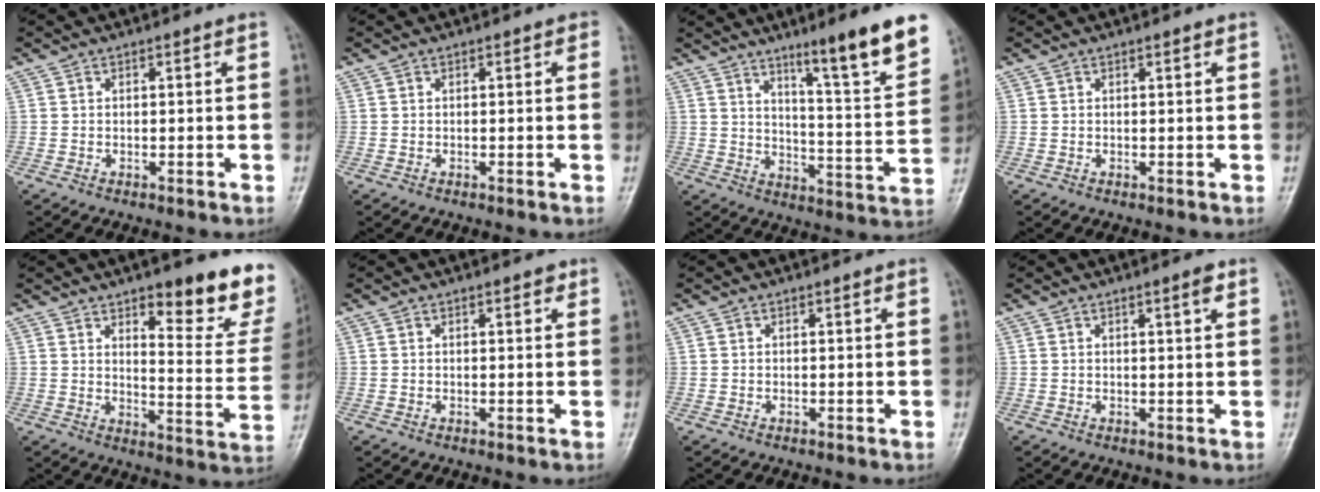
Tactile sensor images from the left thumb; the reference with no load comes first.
{"total": 0.9, "force": [0.4, 0.5, 0.6], "torque": [0.002, 0.002, -0.001]}
{"total": 15.7, "force": [10.4, 1.2, 11.7], "torque": [-0.149, -0.067, 0.157]}
{"total": 0.6, "force": [0.4, 0.1, 0.4], "torque": [-0.007, -0.001, 0.005]}
{"total": 16.7, "force": [10.7, 5.3, 11.7], "torque": [-0.095, -0.075, 0.141]}
{"total": 1.3, "force": [0.8, 0.5, 0.9], "torque": [-0.007, -0.002, 0.009]}
{"total": 0.0}
{"total": 2.0, "force": [1.1, 0.2, 1.6], "torque": [-0.026, -0.006, 0.018]}